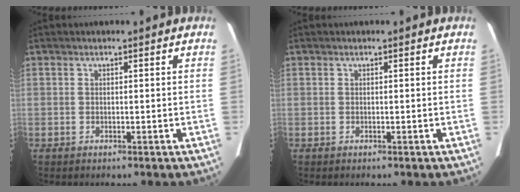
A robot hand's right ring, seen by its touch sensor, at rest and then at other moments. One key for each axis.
{"total": 0.0}